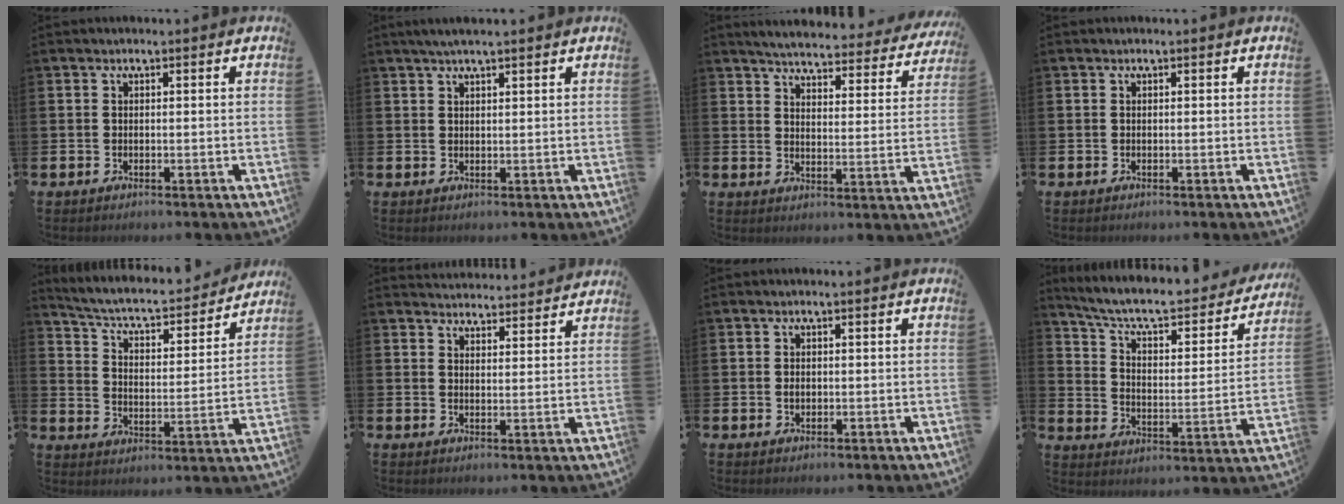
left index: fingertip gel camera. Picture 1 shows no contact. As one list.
[{"total": 2.4, "force": [2.0, 0.3, 1.4], "torque": [-0.023, 0.001, 0.034]}, {"total": 4.6, "force": [4.5, 0.4, 1.1], "torque": [-0.034, -0.038, 0.070]}, {"total": 0.0}, {"total": 5.8, "force": [5.3, 1.1, 2.1], "torque": [-0.067, -0.045, 0.083]}, {"total": 4.0, "force": [3.9, 0.5, -0.2], "torque": [0.006, -0.029, 0.070]}, {"total": 1.0, "force": [0.1, 0.8, 0.6], "torque": [0.001, 0.000, -0.003]}, {"total": 7.9, "force": [6.8, 2.2, 3.3], "torque": [-0.087, -0.049, 0.109]}]